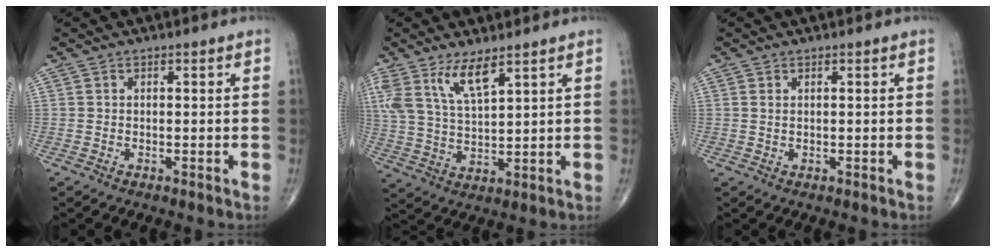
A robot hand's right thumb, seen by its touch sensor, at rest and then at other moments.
{"total": 8.9, "force": [5.7, 2.8, 6.3], "torque": [-0.128, -0.024, 0.124]}
{"total": 0.8, "force": [0.4, 0.3, 0.5], "torque": [-0.011, 0.002, 0.010]}